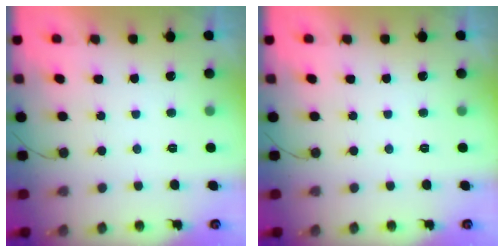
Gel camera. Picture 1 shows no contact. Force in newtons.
{"total": 0.0}